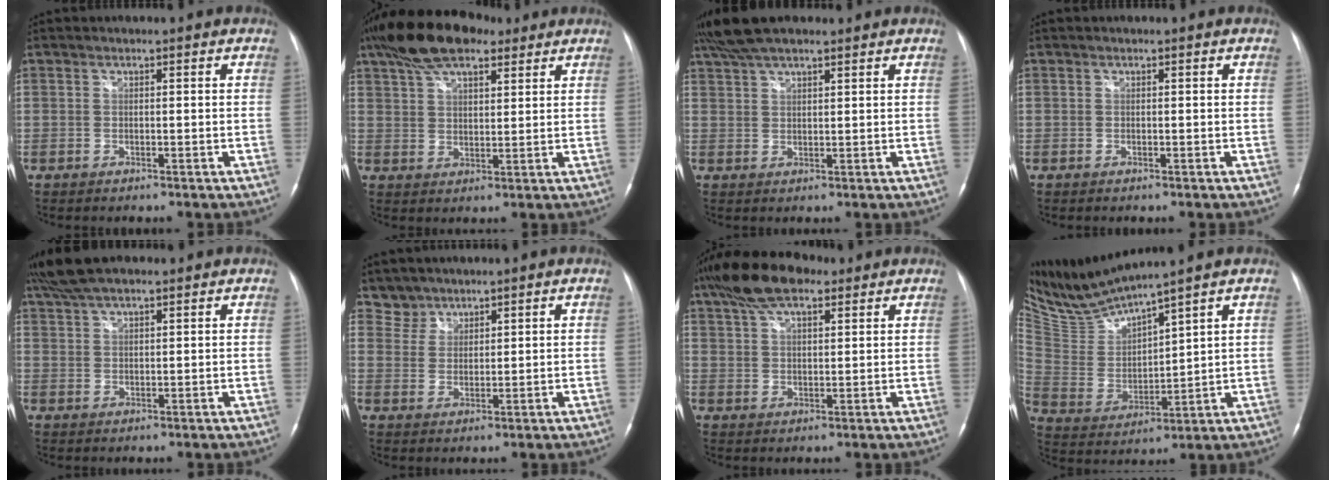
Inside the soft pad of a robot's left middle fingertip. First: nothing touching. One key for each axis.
{"total": 12.6, "fx": 8.9, "fy": 4.7, "fz": 7.6, "tx": -0.149, "ty": 0.037, "tz": 0.158}
{"total": 8.4, "fx": 6.8, "fy": 2.2, "fz": 4.5, "tx": -0.085, "ty": 0.035, "tz": 0.124}
{"total": 0.0}
{"total": 7.6, "fx": 6.2, "fy": 1.8, "fz": 4.0, "tx": -0.077, "ty": 0.035, "tz": 0.115}
{"total": 3.4, "fx": 2.9, "fy": 1.7, "fz": -0.7, "tx": 0.022, "ty": 0.005, "tz": 0.055}
{"total": 10.5, "fx": 7.2, "fy": 3.8, "fz": 6.6, "tx": -0.129, "ty": 0.032, "tz": 0.129}
{"total": 10.6, "fx": 10.2, "fy": -1.2, "fz": 2.8, "tx": -0.078, "ty": -0.004, "tz": 0.220}